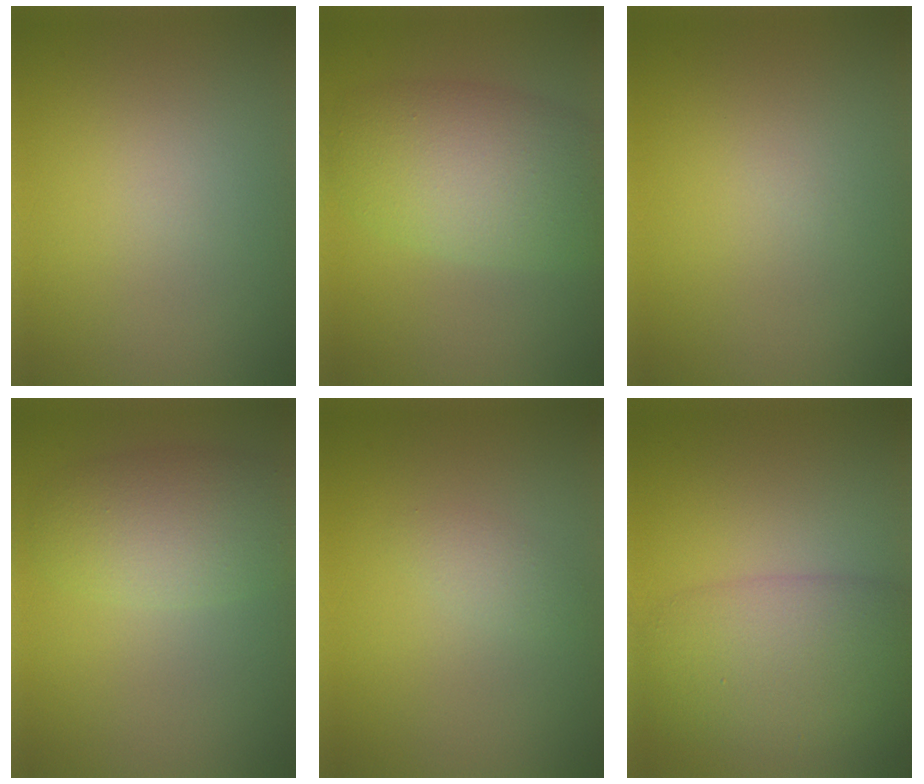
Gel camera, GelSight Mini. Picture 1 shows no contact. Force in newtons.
{"total": 7.3, "press": 7.3, "slide": 0.5}
{"total": 0.0}
{"total": 4.6, "press": 4.6, "slide": 0.2}
{"total": 1.1, "press": 1.1, "slide": 0.1}
{"total": 7.8, "press": 7.7, "slide": 0.5}